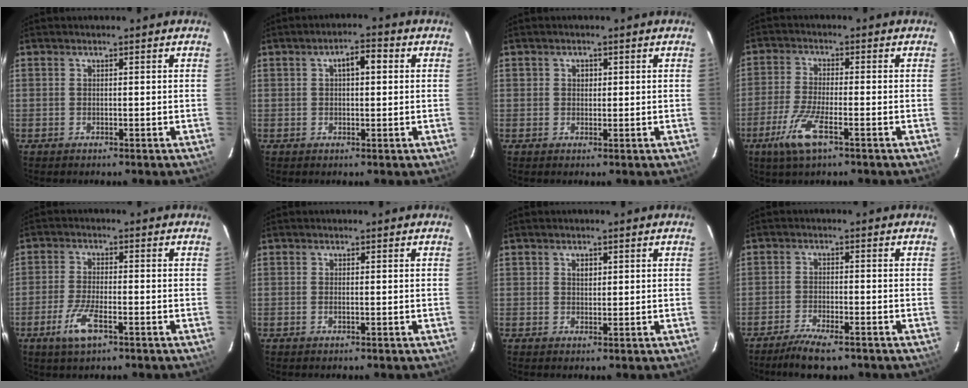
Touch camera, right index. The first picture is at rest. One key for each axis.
{"total": 4.1, "fx": 1.0, "fy": 1.8, "fz": 3.5, "tx": -0.055, "ty": 0.015, "tz": 0.017}
{"total": 1.5, "fx": 0.3, "fy": 1.4, "fz": 0.4, "tx": -0.006, "ty": 0.005, "tz": 0.004}
{"total": 8.0, "fx": -4.2, "fy": 1.6, "fz": 6.6, "tx": -0.150, "ty": -0.013, "tz": -0.082}
{"total": 8.0, "fx": -4.1, "fy": 2.6, "fz": 6.3, "tx": -0.143, "ty": -0.011, "tz": -0.079}
{"total": 0.7, "fx": -0.2, "fy": 0.1, "fz": 0.7, "tx": -0.014, "ty": 0.000, "tz": -0.004}
{"total": 1.5, "fx": 0.6, "fy": 1.2, "fz": 0.7, "tx": -0.010, "ty": 0.004, "tz": 0.010}
{"total": 6.7, "fx": -5.3, "fy": 1.6, "fz": 3.7, "tx": -0.091, "ty": -0.010, "tz": -0.095}